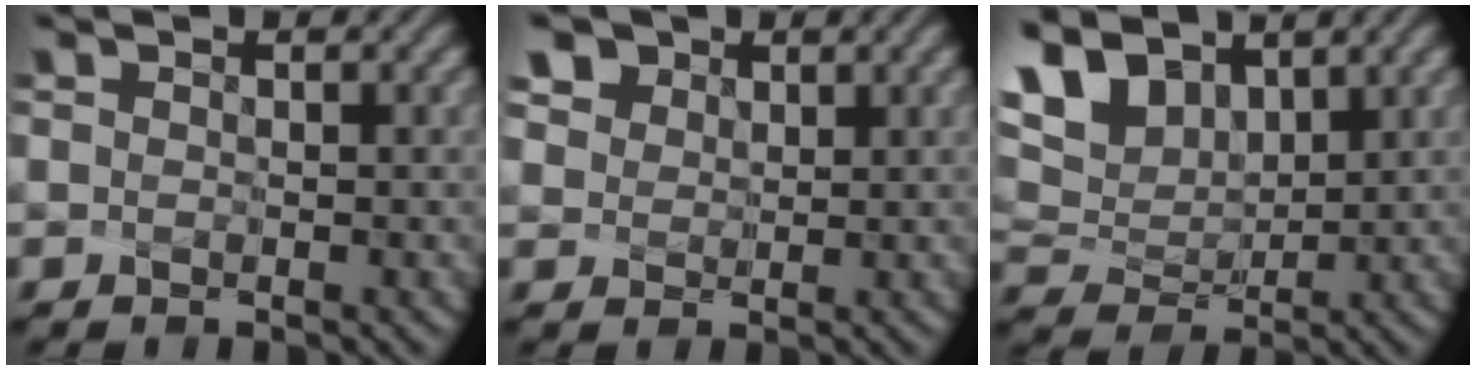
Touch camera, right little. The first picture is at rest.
{"total": 5.7, "force": [3.4, 4.1, 2.1], "torque": [-0.062, 0.010, 0.060]}
{"total": 8.0, "force": [5.1, 4.4, 4.3], "torque": [-0.110, 0.013, 0.097]}